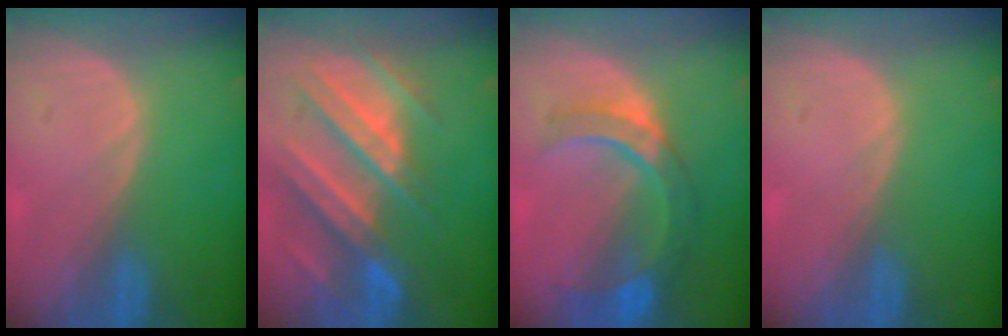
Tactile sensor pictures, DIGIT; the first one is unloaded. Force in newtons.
{"total": 11.2, "press": 9.9, "slide": 5.2}
{"total": 8.8, "press": 8.0, "slide": 3.7}
{"total": 0.0}